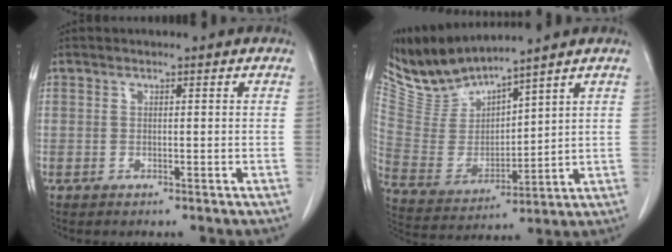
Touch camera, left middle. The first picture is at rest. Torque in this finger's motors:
{"motor_torque": [0.04, -0.32, -0.08, -0.02]}